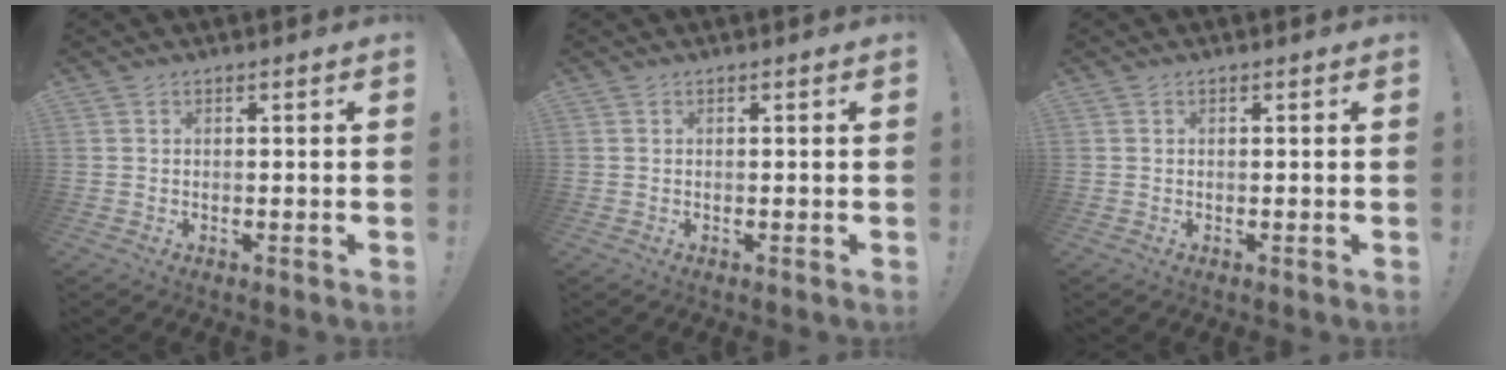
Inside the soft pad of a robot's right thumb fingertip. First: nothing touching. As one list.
[{"total": 0.0}, {"total": 0.0}]